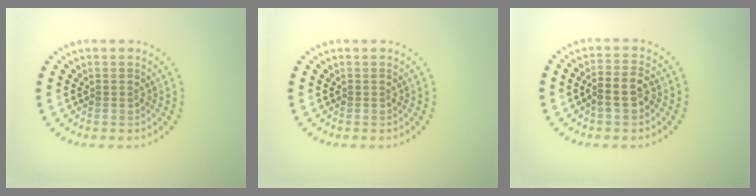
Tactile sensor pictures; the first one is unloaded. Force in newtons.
{"total": 0.0}
{"total": 2.8, "press": 2.7, "slide": 0.9}